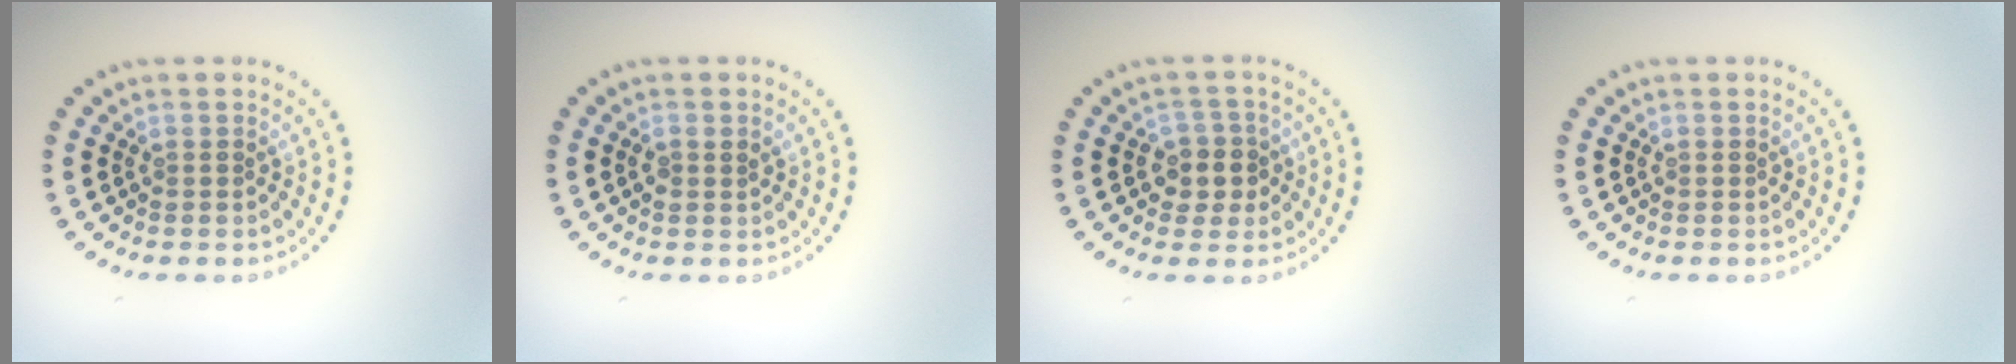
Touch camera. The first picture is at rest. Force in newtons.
{"total": 0.9, "press": 0.9, "slide": 0.3}
{"total": 2.6, "press": 2.3, "slide": 1.1}
{"total": 0.0}